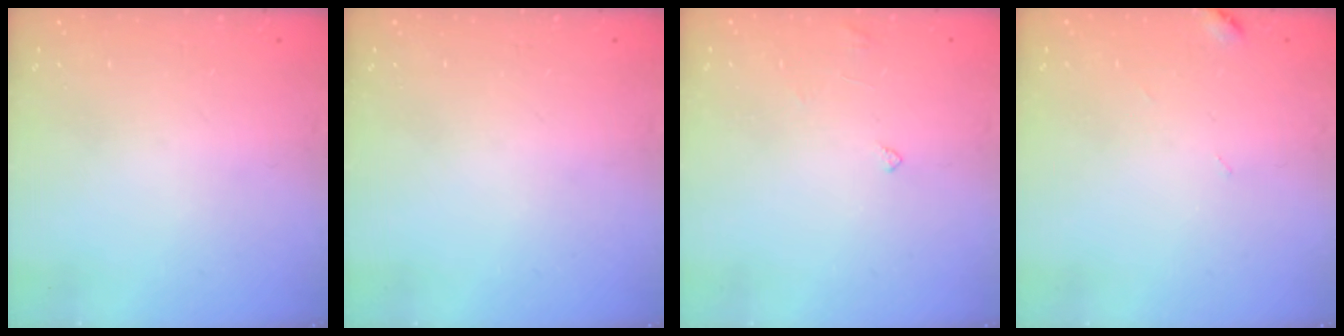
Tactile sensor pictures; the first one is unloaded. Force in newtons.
{"total": 0.0}
{"total": 3.0, "press": 3.0, "slide": 0.2}
{"total": 3.9, "press": 3.8, "slide": 0.4}